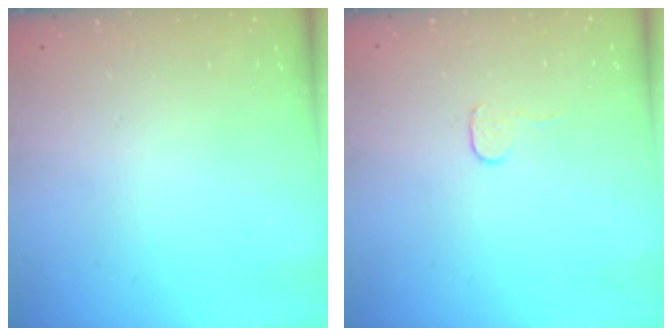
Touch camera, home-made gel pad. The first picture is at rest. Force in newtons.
{"total": 3.4, "press": 3.4, "slide": 0.3}